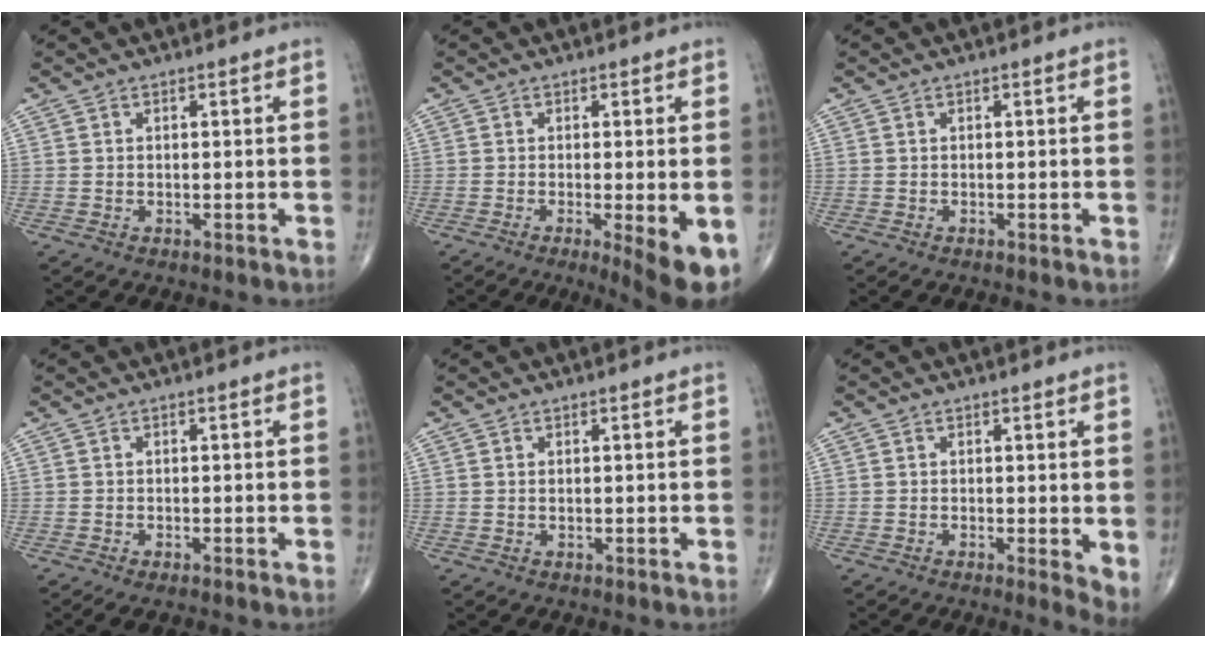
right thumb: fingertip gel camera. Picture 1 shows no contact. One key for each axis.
{"total": 8.6, "fx": -3.1, "fy": 1.7, "fz": 7.8, "tx": -0.105, "ty": -0.023, "tz": -0.046}
{"total": 0.5, "fx": -0.4, "fy": 0.0, "fz": 0.3, "tx": -0.006, "ty": -0.002, "tz": -0.007}
{"total": 1.7, "fx": -1.2, "fy": 0.4, "fz": 1.2, "tx": -0.030, "ty": -0.004, "tz": -0.023}
{"total": 0.0}
{"total": 3.6, "fx": 0.2, "fy": 1.1, "fz": 3.5, "tx": -0.047, "ty": -0.012, "tz": 0.001}